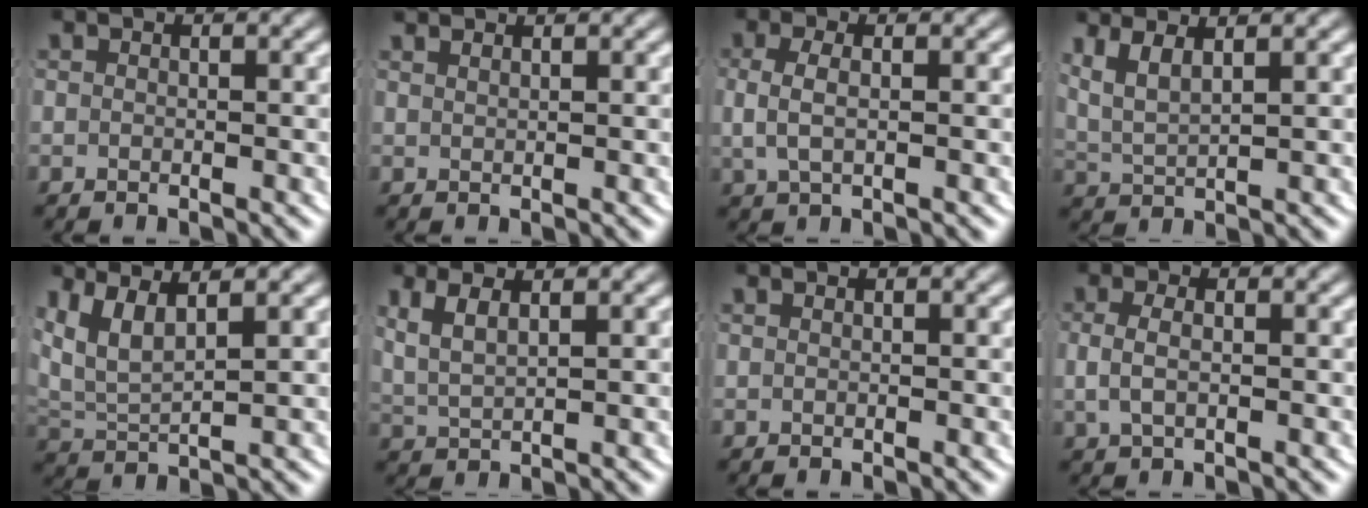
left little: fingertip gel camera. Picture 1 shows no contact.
{"total": 1.3, "force": [1.2, -0.5, 0.2], "torque": [0.001, -0.002, 0.025]}
{"total": 2.7, "force": [0.3, 1.4, 2.3], "torque": [-0.054, -0.004, 0.011]}
{"total": 4.9, "force": [2.0, 3.0, 3.2], "torque": [-0.081, 0.000, 0.035]}
{"total": 6.3, "force": [2.2, 4.6, 3.7], "torque": [-0.107, -0.007, 0.037]}
{"total": 3.2, "force": [1.2, 1.8, 2.3], "torque": [-0.063, -0.006, 0.031]}
{"total": 0.0}
{"total": 2.2, "force": [0.0, 1.1, 1.8], "torque": [-0.044, -0.005, 0.005]}